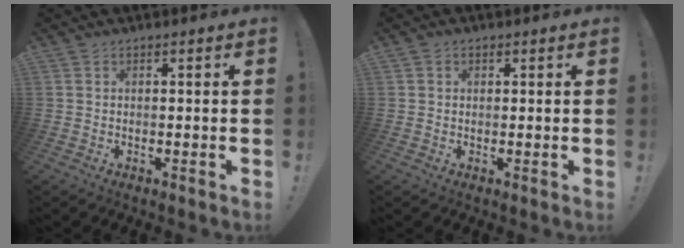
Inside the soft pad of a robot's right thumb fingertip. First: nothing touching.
{"total": 0.9, "force": [0.3, 0.8, 0.3], "torque": [-0.001, 0.001, 0.004]}